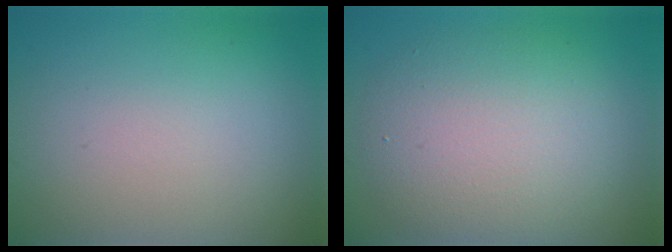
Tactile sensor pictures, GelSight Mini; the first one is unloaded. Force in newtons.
{"total": 6.5, "press": 6.5, "slide": 0.6}